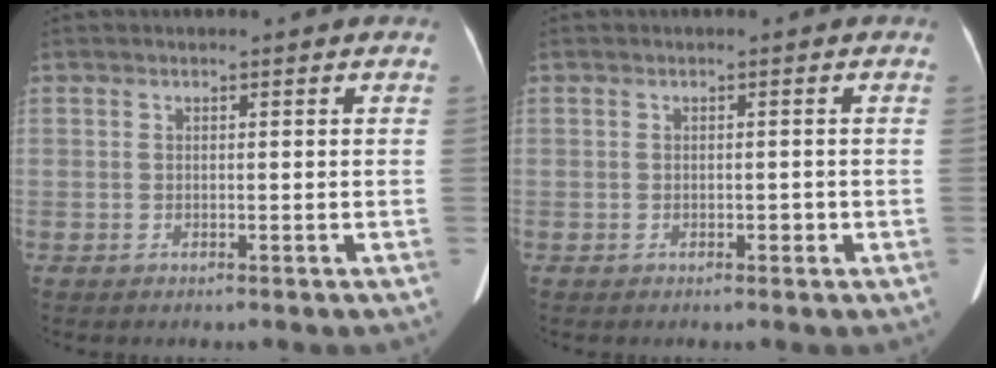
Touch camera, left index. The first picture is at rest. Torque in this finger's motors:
{"motor_torque": [0.02, 0.07, -0.03, -0.01]}